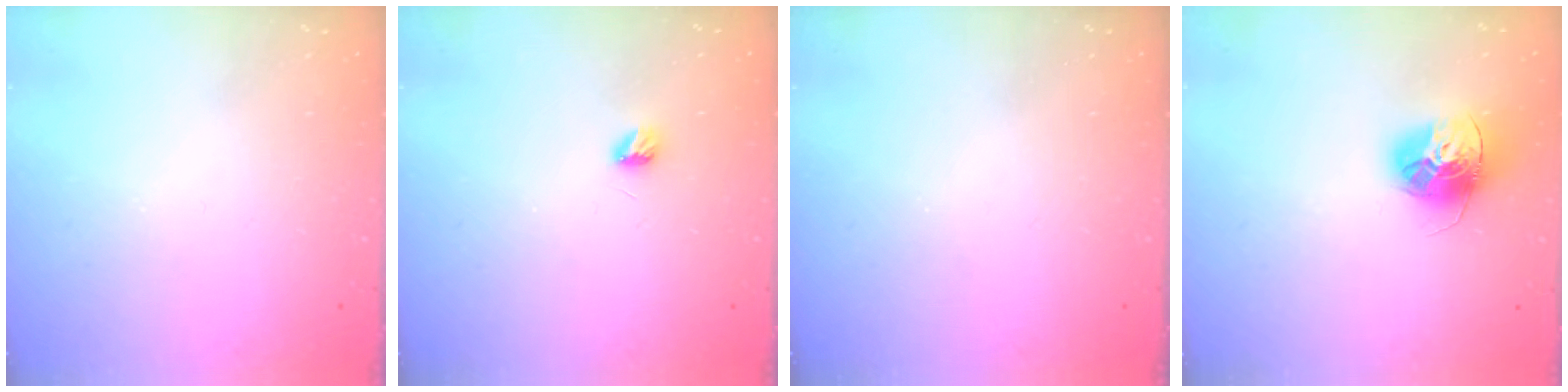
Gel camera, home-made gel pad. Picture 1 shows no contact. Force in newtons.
{"total": 3.8, "press": 3.7, "slide": 0.5}
{"total": 0.0}
{"total": 14.8, "press": 14.7, "slide": 1.4}